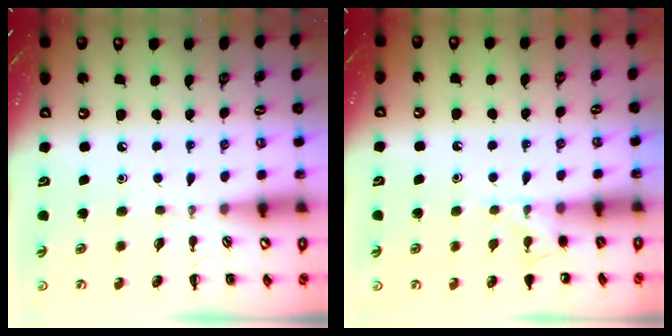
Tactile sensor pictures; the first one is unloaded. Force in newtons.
{"total": 5.8, "press": 5.5, "slide": 1.7}